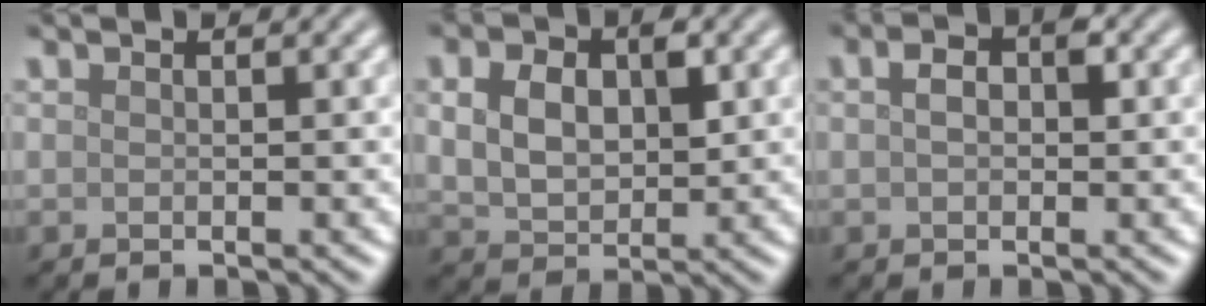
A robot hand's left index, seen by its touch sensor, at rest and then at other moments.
{"total": 4.8, "force": [1.0, 3.2, 3.4], "torque": [-0.067, -0.001, 0.019]}
{"total": 2.5, "force": [0.4, 1.5, 2.0], "torque": [-0.032, 0.003, 0.007]}